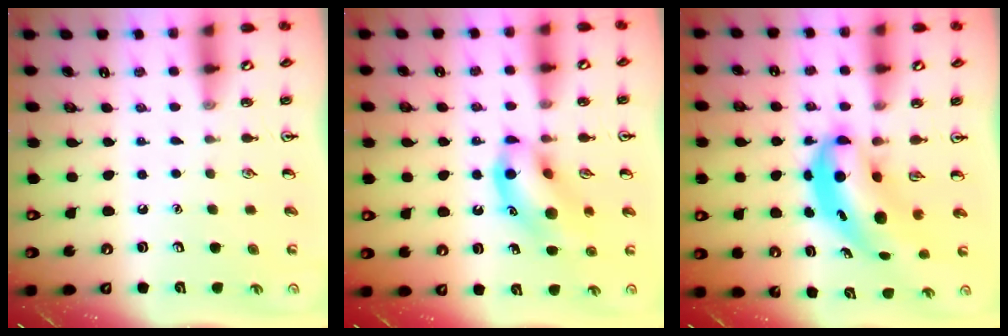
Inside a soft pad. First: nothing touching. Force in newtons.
{"total": 12.8, "press": 12.6, "slide": 2.4}
{"total": 7.5, "press": 7.2, "slide": 2.0}